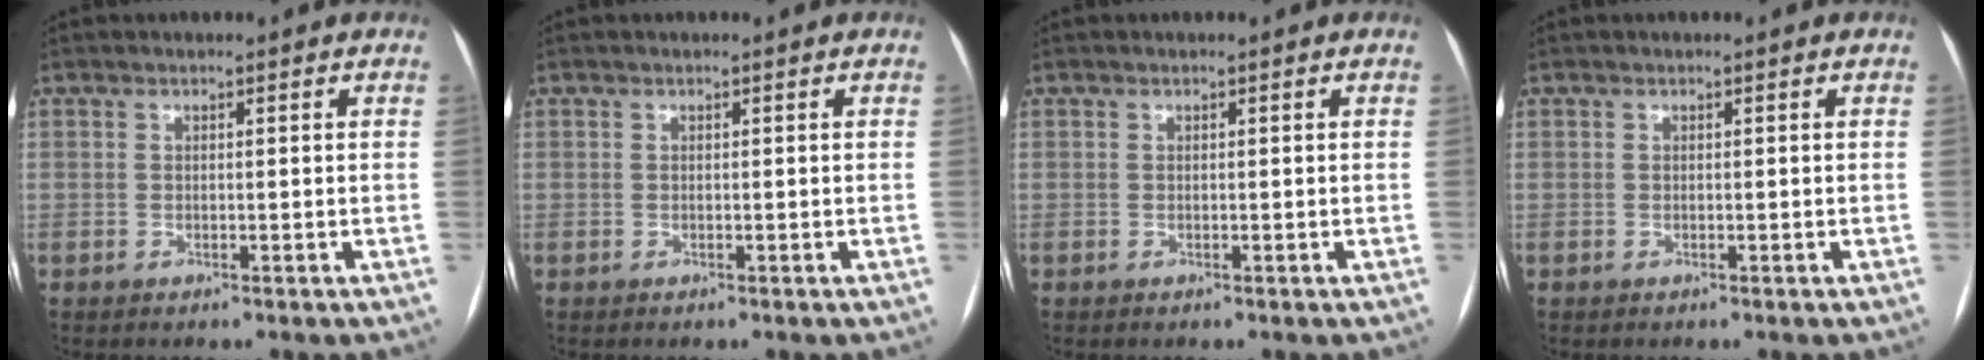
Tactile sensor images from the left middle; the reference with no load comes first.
{"total": 0.0}
{"total": 0.0}
{"total": 0.0}